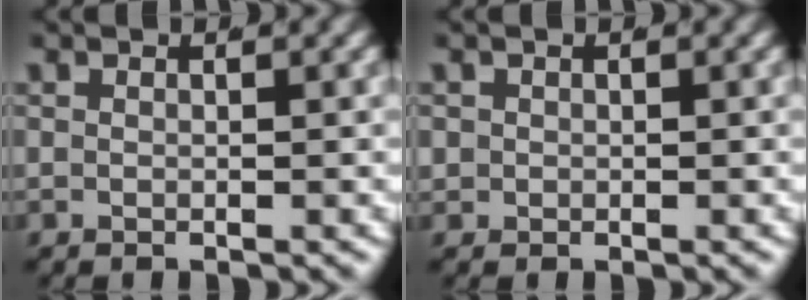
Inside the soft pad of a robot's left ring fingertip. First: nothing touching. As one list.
[{"total": 1.7, "force": [-0.2, 1.7, 0.3], "torque": [-0.020, -0.009, 0.001]}]